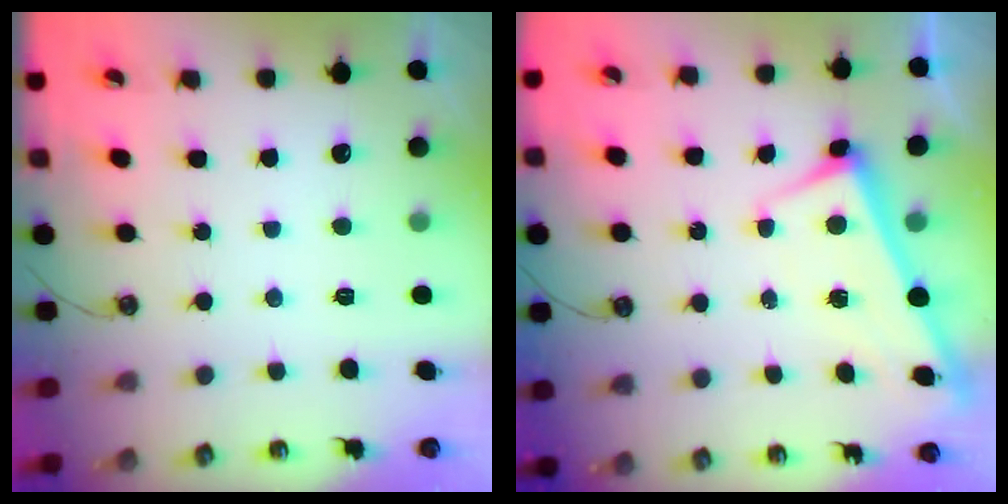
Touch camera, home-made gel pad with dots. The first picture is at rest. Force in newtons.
{"total": 2.8, "press": 2.8, "slide": 0.5}